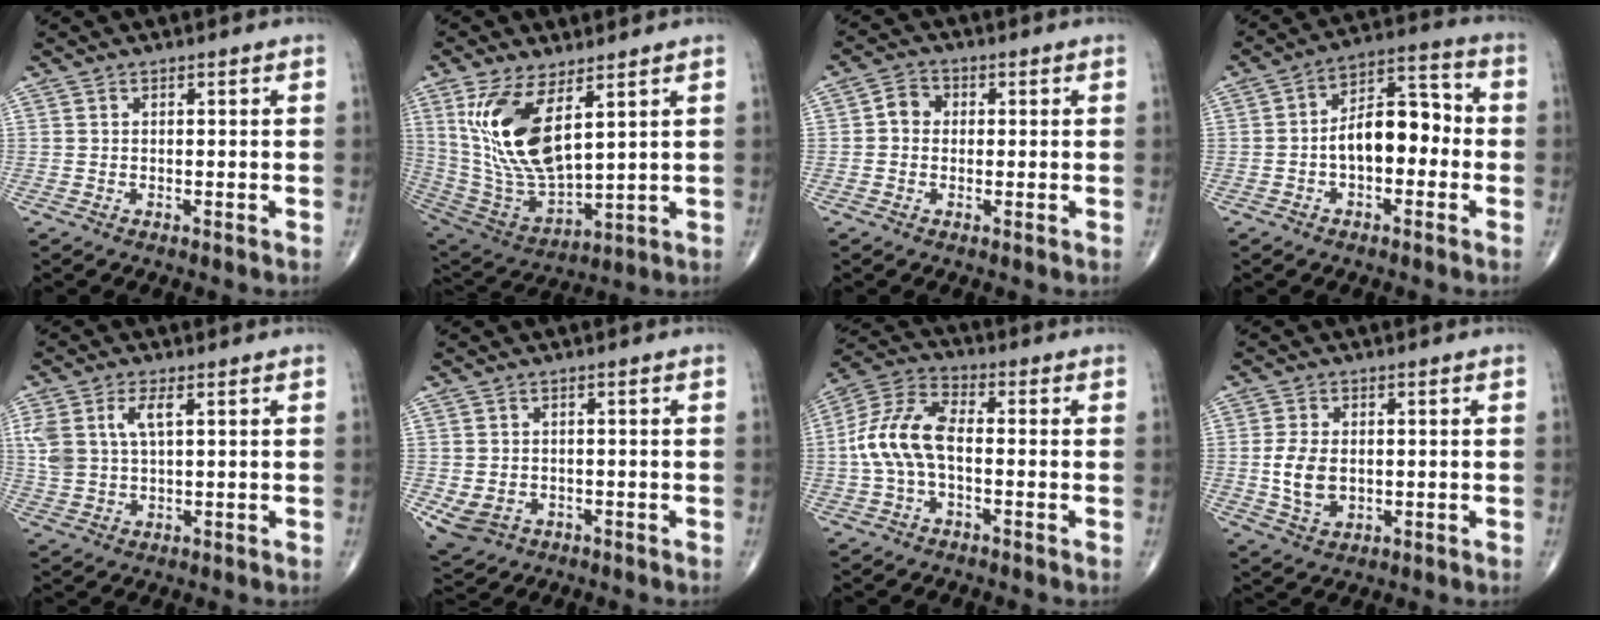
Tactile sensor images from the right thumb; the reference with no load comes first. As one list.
[{"total": 17.1, "force": [6.3, 7.3, 14.1], "torque": [-0.274, -0.029, 0.141]}, {"total": 3.6, "force": [0.1, 3.1, 1.8], "torque": [-0.017, 0.012, -0.007]}, {"total": 12.8, "force": [-1.4, 7.3, 10.3], "torque": [-0.143, 0.044, -0.032]}, {"total": 7.2, "force": [2.4, 3.5, 5.8], "torque": [-0.134, 0.006, 0.051]}, {"total": 5.5, "force": [-1.6, 4.6, 2.6], "torque": [-0.049, 0.005, -0.013]}, {"total": 11.3, "force": [-1.1, 6.1, 9.4], "torque": [-0.201, 0.036, -0.029]}, {"total": 6.8, "force": [-0.2, 4.5, 5.2], "torque": [-0.096, -0.005, 0.002]}]